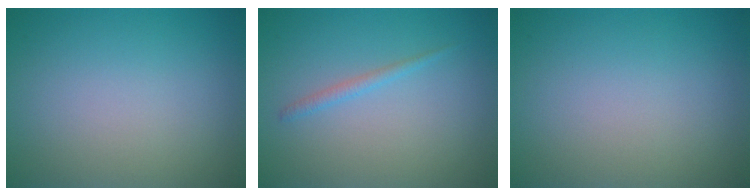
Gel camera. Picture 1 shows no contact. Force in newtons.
{"total": 1.0, "press": 1.0, "slide": 0.1}
{"total": 0.0}